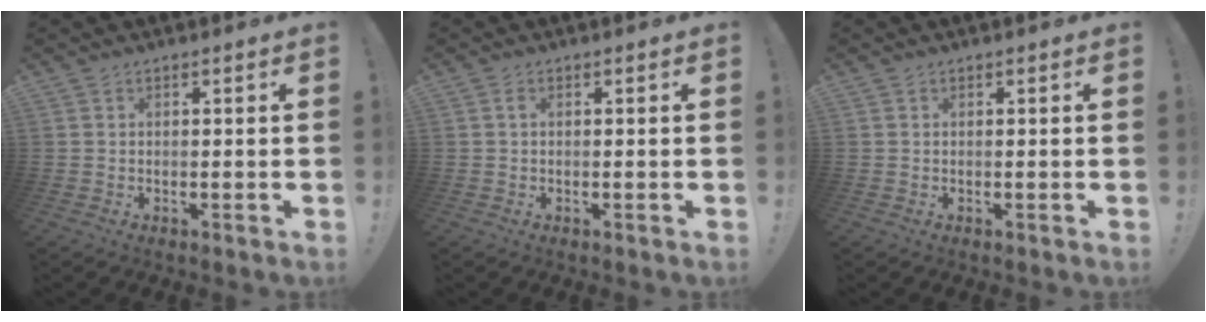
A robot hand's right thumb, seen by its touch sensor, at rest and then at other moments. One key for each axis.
{"total": 0.9, "fx": 0.1, "fy": 0.3, "fz": 0.8, "tx": -0.018, "ty": 0.004, "tz": 0.001}
{"total": 0.0}